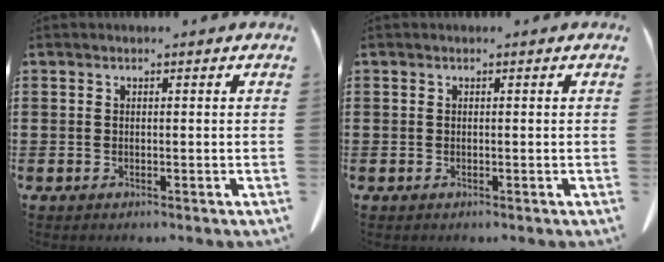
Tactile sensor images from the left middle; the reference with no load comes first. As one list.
[{"total": 0.0}]